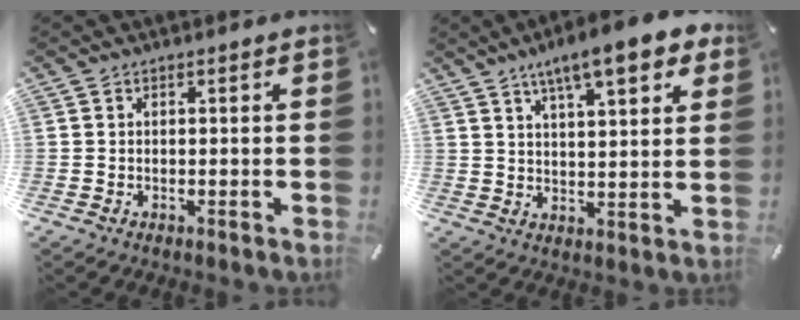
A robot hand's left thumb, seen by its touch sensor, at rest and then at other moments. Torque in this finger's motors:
{"motor_torque": [2.22, 2.32, 1.40, -1.38, 0.34]}